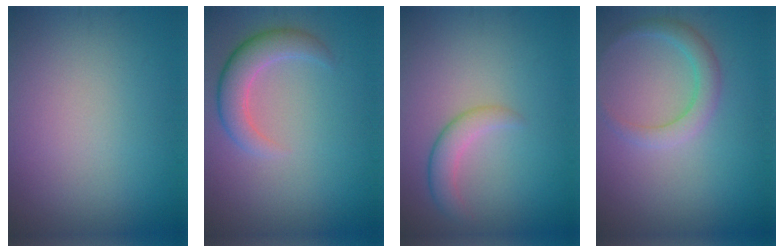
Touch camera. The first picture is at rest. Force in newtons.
{"total": 3.6, "press": 3.6, "slide": 0.5}
{"total": 2.3, "press": 2.3, "slide": 0.1}
{"total": 2.4, "press": 2.4, "slide": 0.1}